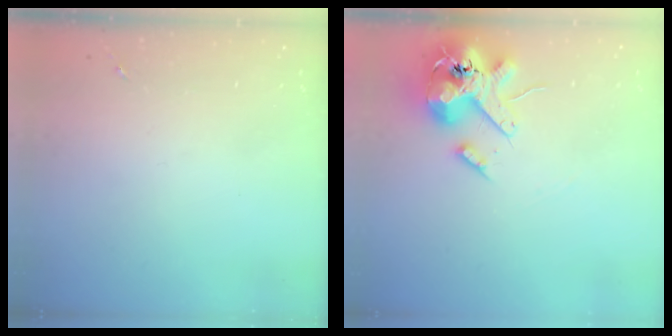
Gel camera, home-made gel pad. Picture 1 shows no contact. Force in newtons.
{"total": 16.8, "press": 16.5, "slide": 2.9}